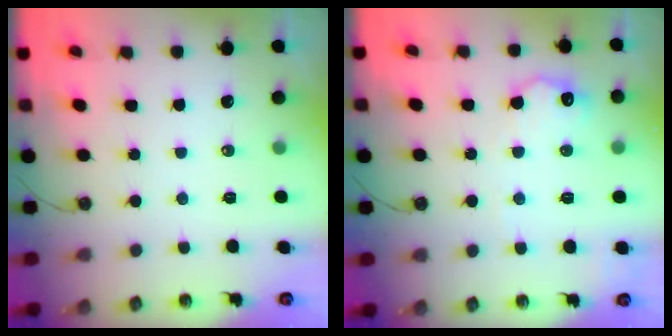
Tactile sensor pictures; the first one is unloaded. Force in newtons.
{"total": 10.3, "press": 10.3, "slide": 0.4}